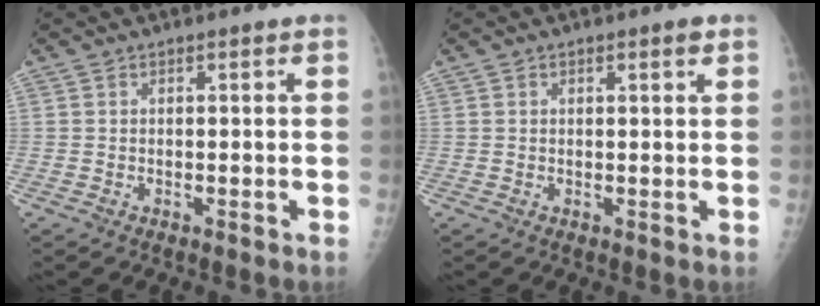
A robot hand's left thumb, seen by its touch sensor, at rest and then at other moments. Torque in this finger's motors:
{"motor_torque": [-0.07, 0.12, -0.05, -0.04, 0.00]}